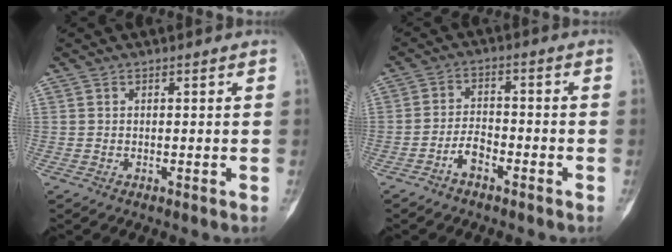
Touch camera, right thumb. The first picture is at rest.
{"total": 4.3, "force": [-2.8, 2.2, 2.5], "torque": [-0.041, 0.026, -0.054]}